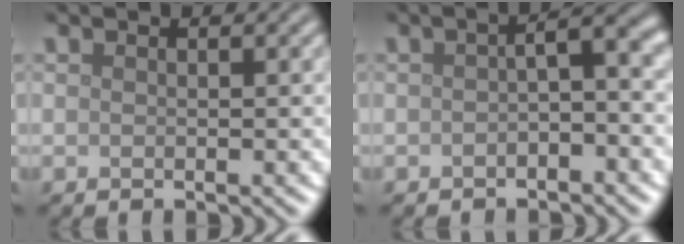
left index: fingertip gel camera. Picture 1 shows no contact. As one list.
[{"total": 3.3, "force": [-0.5, 1.0, 3.1], "torque": [-0.047, 0.012, -0.015]}]